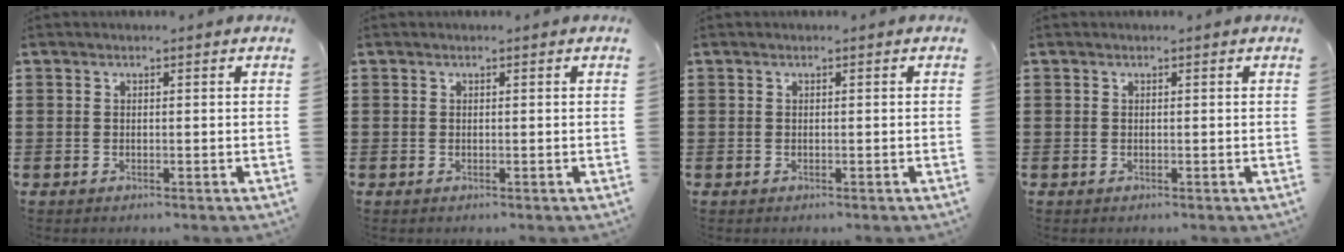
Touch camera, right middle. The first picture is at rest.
{"total": 0.0}
{"total": 0.0}
{"total": 0.0}